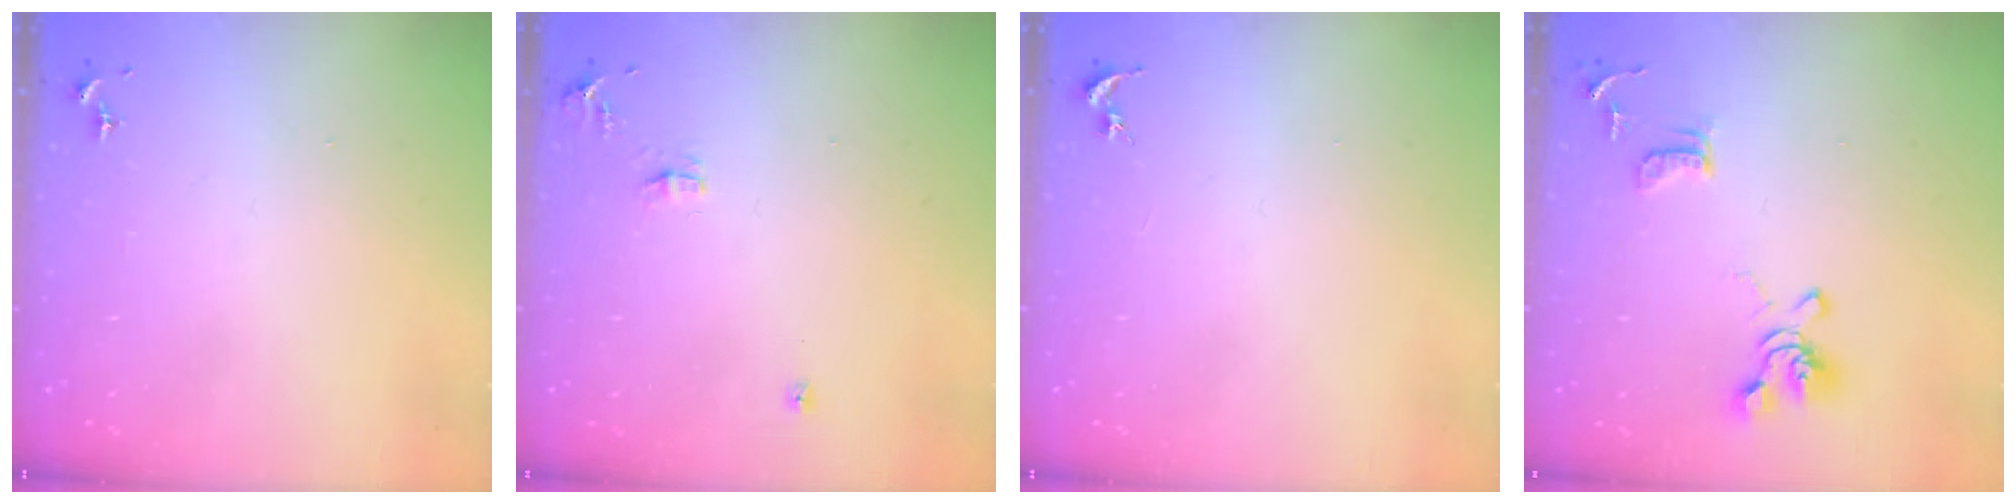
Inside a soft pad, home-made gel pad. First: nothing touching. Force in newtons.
{"total": 6.9, "press": 6.9, "slide": 0.9}
{"total": 0.0}
{"total": 13.0, "press": 12.9, "slide": 1.6}